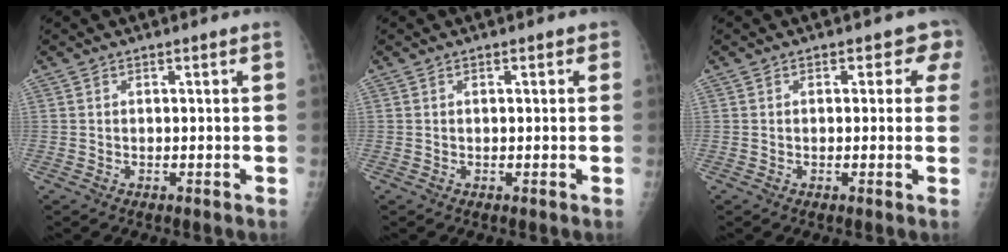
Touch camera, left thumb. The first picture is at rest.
{"total": 0.8, "force": [0.3, 0.5, 0.6], "torque": [-0.001, 0.001, 0.000]}
{"total": 3.0, "force": [1.2, 2.1, 1.7], "torque": [0.016, 0.002, 0.002]}